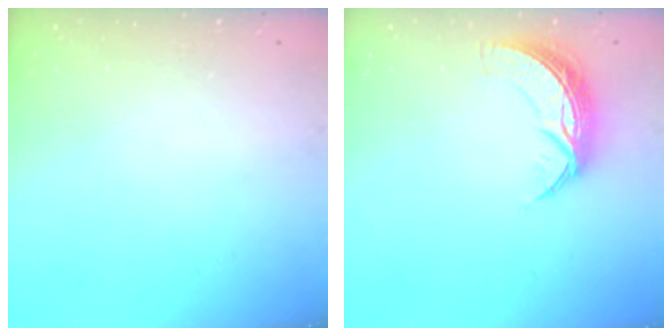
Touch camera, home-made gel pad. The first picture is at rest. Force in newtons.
{"total": 8.3, "press": 8.2, "slide": 0.3}